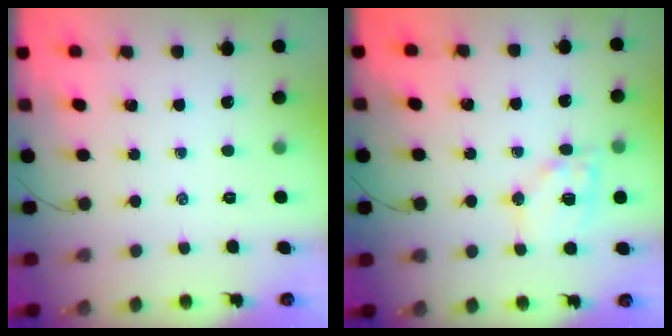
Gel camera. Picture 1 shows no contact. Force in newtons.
{"total": 11.4, "press": 11.3, "slide": 1.9}